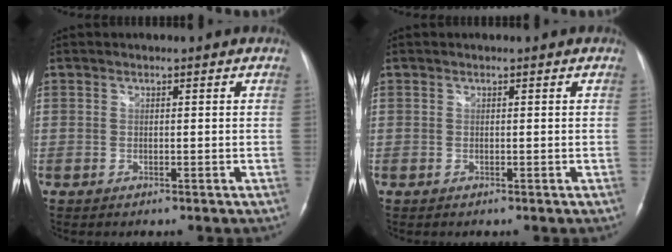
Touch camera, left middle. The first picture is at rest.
{"total": 0.0}